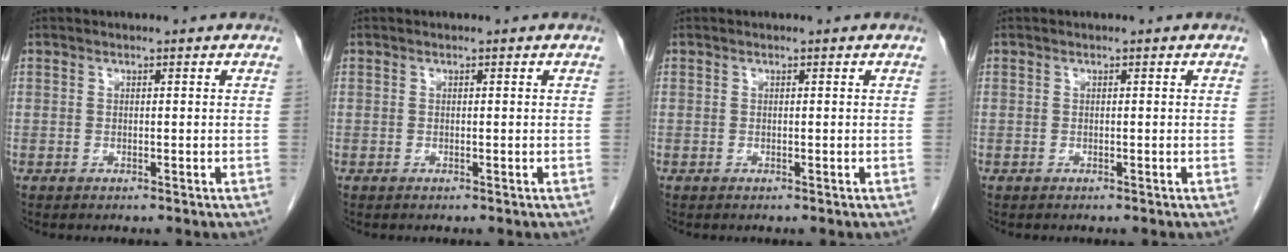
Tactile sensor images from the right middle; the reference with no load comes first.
{"total": 0.0}
{"total": 0.0}
{"total": 0.0}